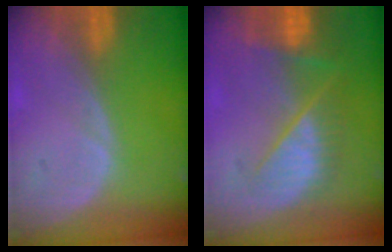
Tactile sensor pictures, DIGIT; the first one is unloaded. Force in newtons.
{"total": 9.6, "press": 8.2, "slide": 5.1}